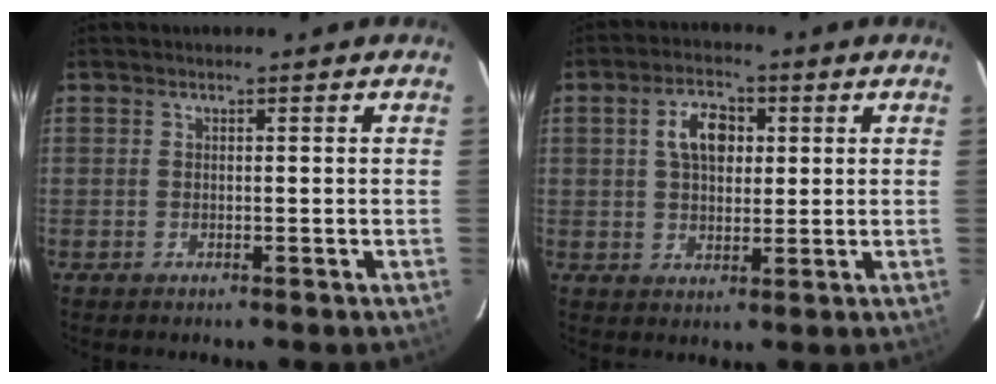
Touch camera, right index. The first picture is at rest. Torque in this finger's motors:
{"motor_torque": [0.91, 0.06, 0.38, 0.11]}